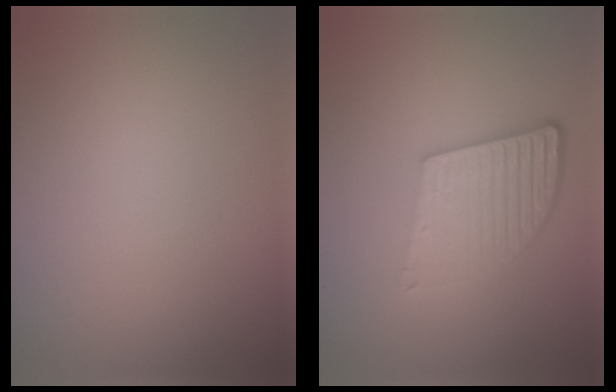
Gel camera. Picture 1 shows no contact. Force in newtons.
{"total": 5.5, "press": 3.8, "slide": 4.0}